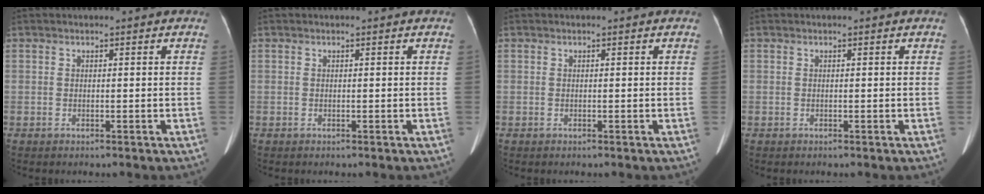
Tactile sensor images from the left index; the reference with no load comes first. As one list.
[{"total": 0.0}, {"total": 0.0}, {"total": 0.0}]